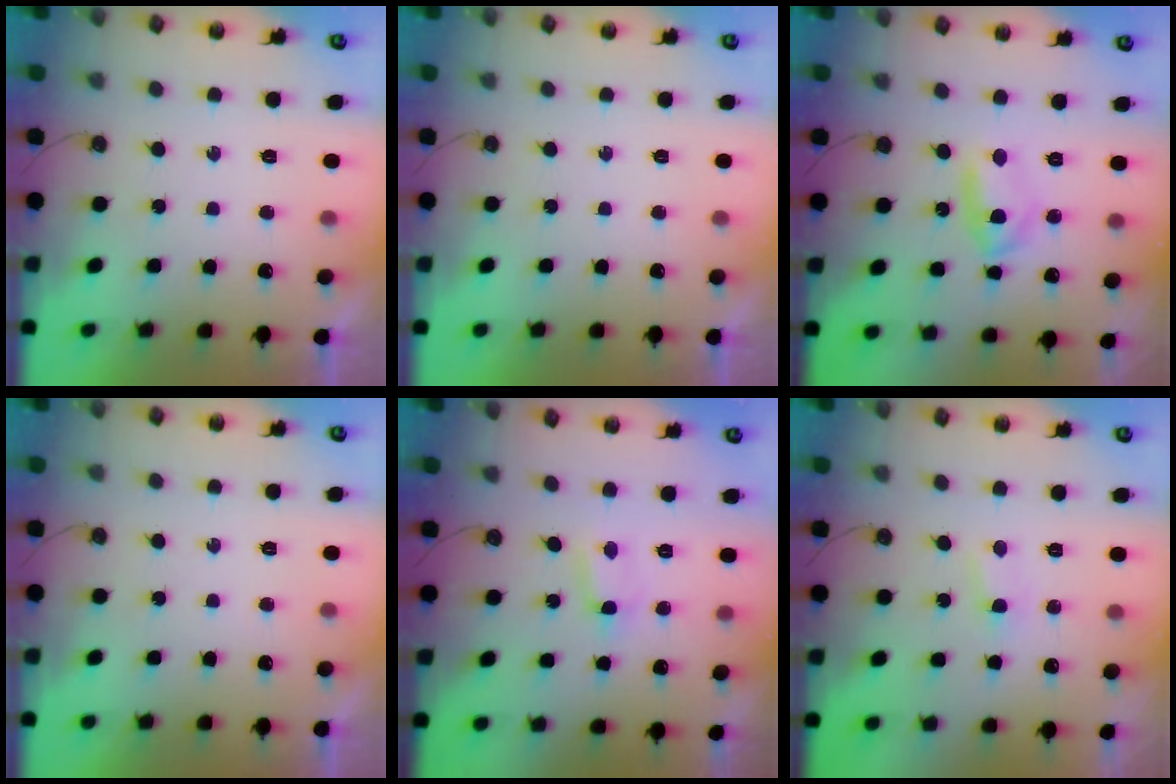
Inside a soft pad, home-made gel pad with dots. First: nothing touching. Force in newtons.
{"total": 0.0}
{"total": 6.1, "press": 4.8, "slide": 3.7}
{"total": 0.0}
{"total": 0.6, "press": 0.3, "slide": 0.5}
{"total": 1.9, "press": 1.9, "slide": 0.3}